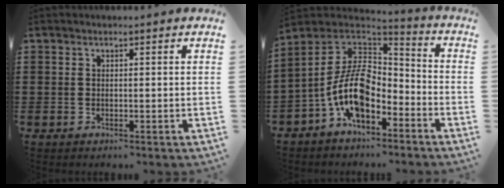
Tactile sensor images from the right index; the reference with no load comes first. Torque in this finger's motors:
{"motor_torque": [2.14, 0.00, 1.05, 0.20]}